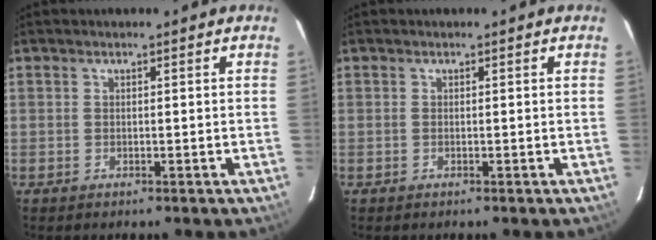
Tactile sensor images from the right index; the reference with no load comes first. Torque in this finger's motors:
{"motor_torque": [0.06, 0.02, 0.02, 0.01]}